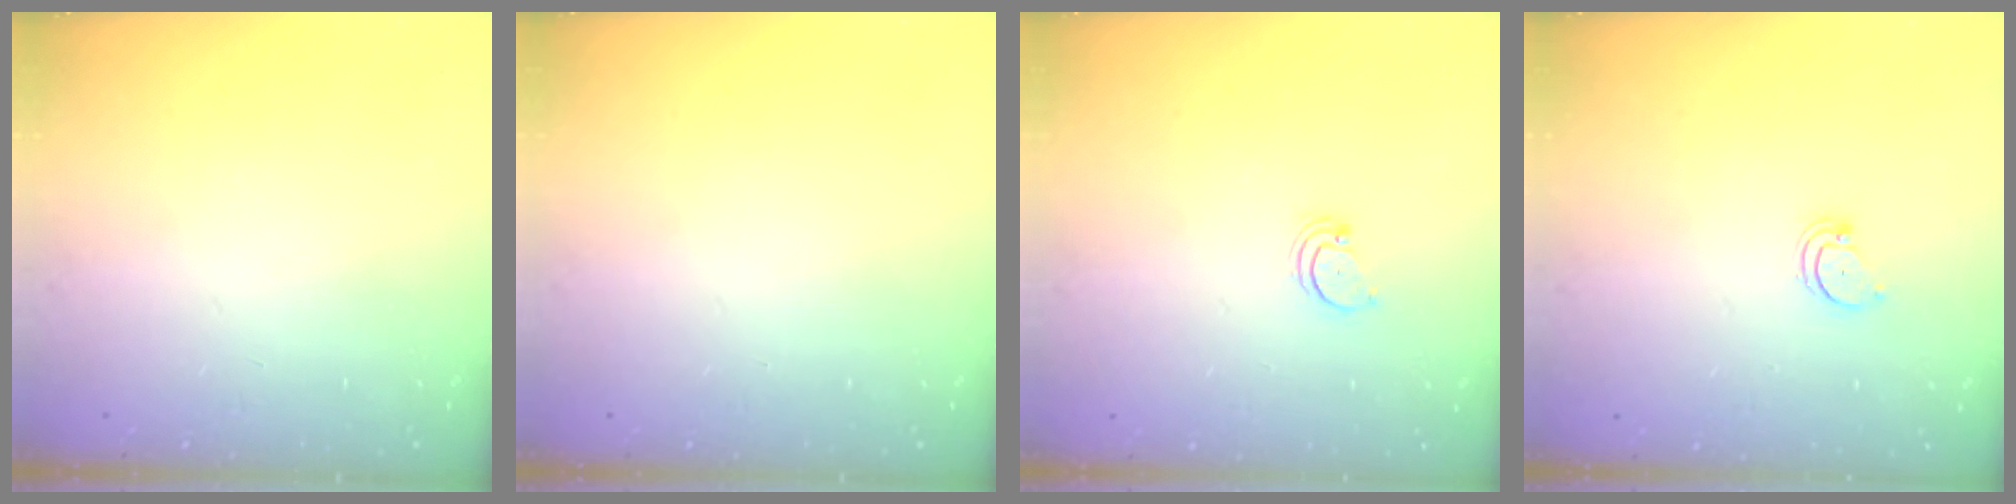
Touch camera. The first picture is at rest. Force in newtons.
{"total": 0.0}
{"total": 2.2, "press": 2.2, "slide": 0.2}
{"total": 1.8, "press": 1.8, "slide": 0.2}